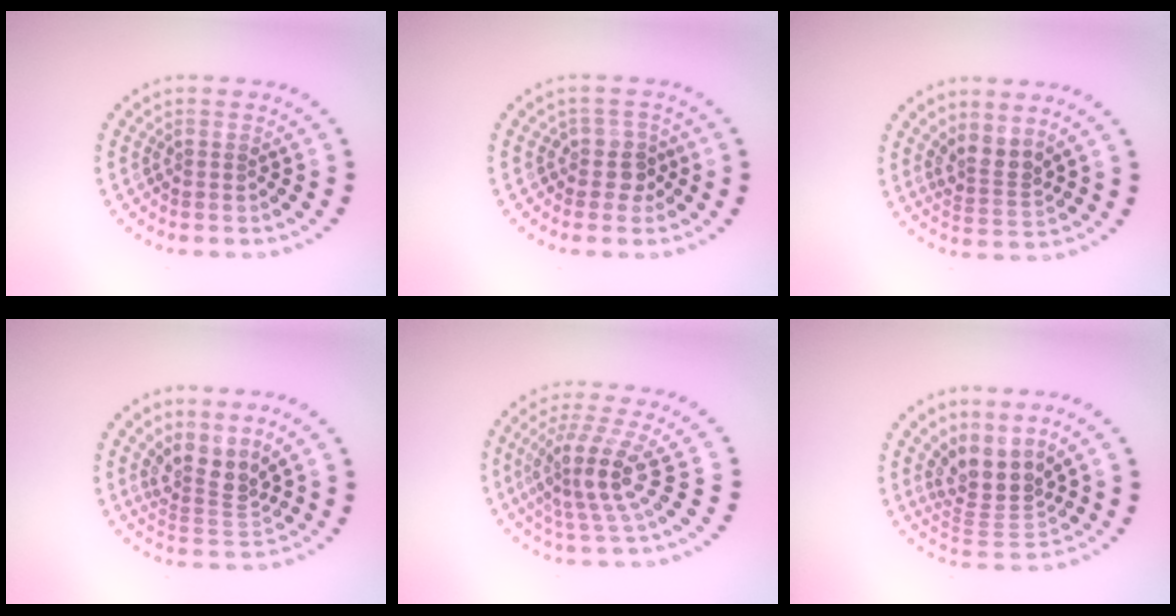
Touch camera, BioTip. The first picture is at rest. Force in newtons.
{"total": 2.2, "press": 1.8, "slide": 1.2}
{"total": 2.6, "press": 1.9, "slide": 1.7}
{"total": 3.2, "press": 2.3, "slide": 2.2}
{"total": 4.4, "press": 3.2, "slide": 3.0}
{"total": 4.0, "press": 2.9, "slide": 2.7}